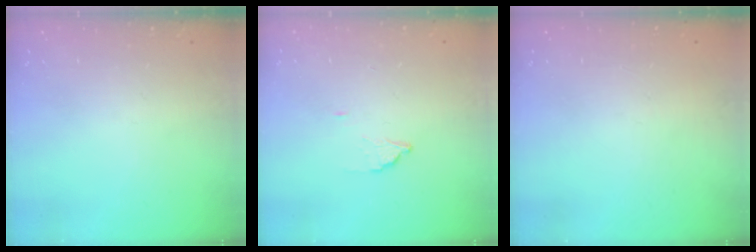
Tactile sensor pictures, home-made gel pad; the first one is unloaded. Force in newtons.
{"total": 1.8, "press": 1.8, "slide": 0.1}
{"total": 2.3, "press": 2.3, "slide": 0.1}